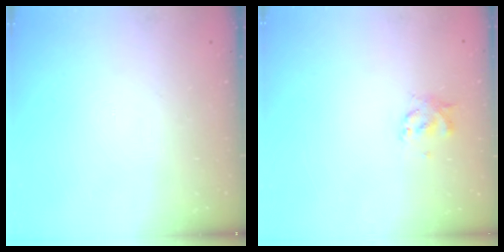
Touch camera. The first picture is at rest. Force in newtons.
{"total": 2.8, "press": 2.8, "slide": 0.6}